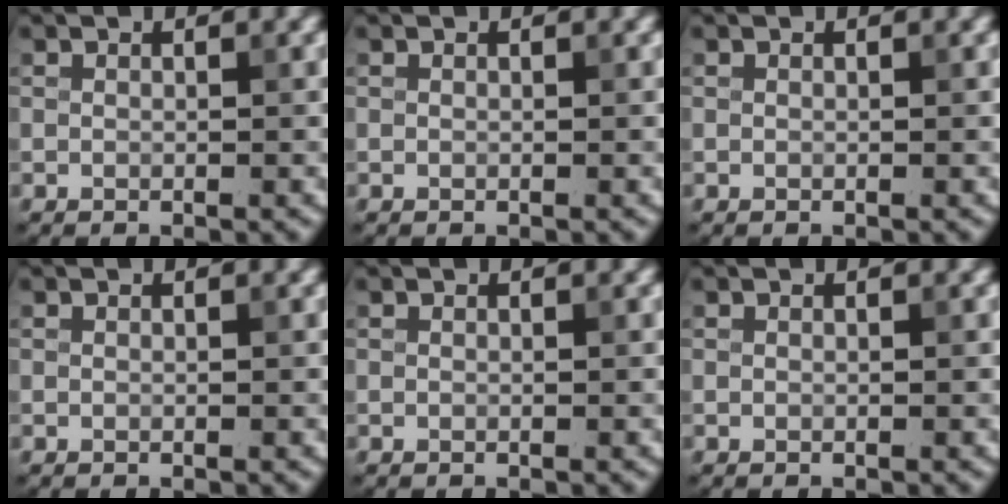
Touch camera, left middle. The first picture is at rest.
{"total": 0.0}
{"total": 0.0}
{"total": 0.0}
{"total": 0.0}
{"total": 0.0}